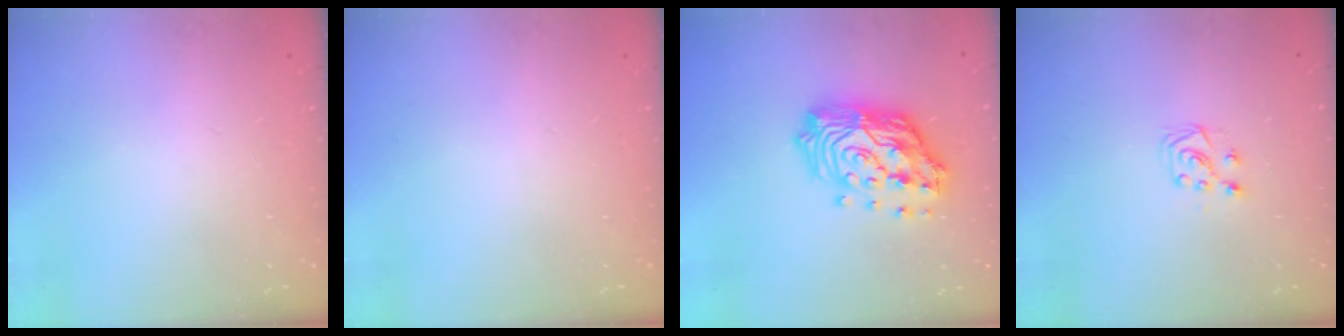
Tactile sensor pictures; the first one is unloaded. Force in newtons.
{"total": 0.0}
{"total": 19.3, "press": 19.2, "slide": 2.1}
{"total": 7.3, "press": 7.2, "slide": 0.5}